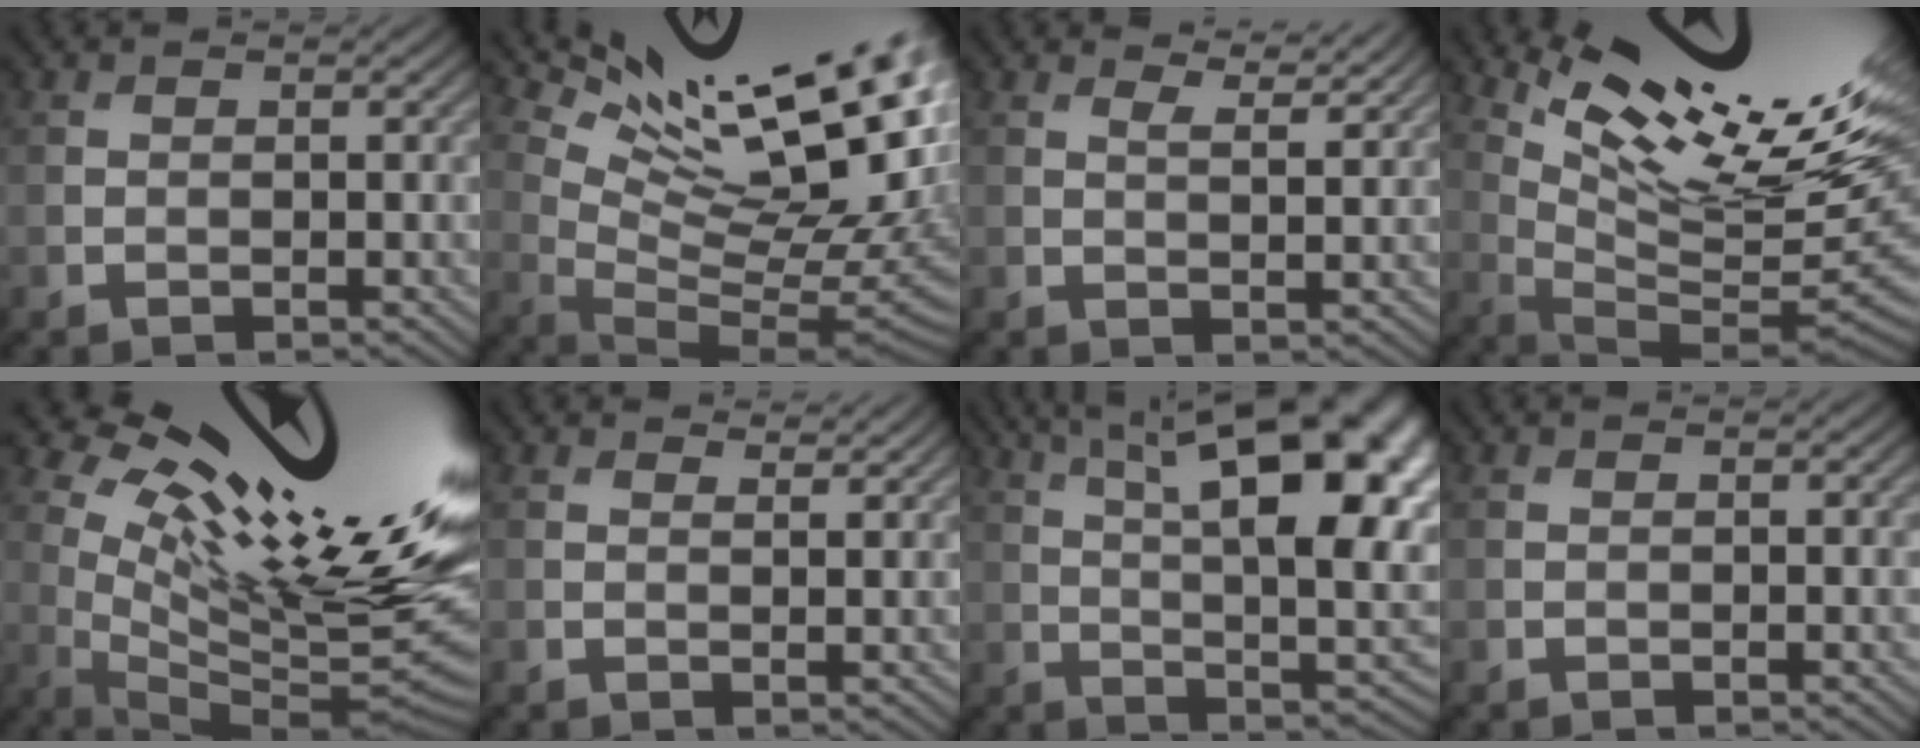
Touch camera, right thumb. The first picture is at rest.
{"total": 18.3, "force": [9.6, 5.4, 14.6], "torque": [-0.231, 0.009, 0.163]}
{"total": 3.5, "force": [3.0, 0.5, 1.6], "torque": [-0.027, -0.009, 0.048]}
{"total": 17.7, "force": [10.1, 4.3, 13.9], "torque": [-0.223, 0.000, 0.173]}
{"total": 19.5, "force": [8.4, 4.5, 17.0], "torque": [-0.278, 0.010, 0.148]}
{"total": 2.2, "force": [2.0, 0.4, 0.8], "torque": [-0.018, -0.005, 0.032]}
{"total": 21.8, "force": [8.5, 8.5, 18.2], "torque": [-0.265, 0.056, 0.133]}
{"total": 0.0}